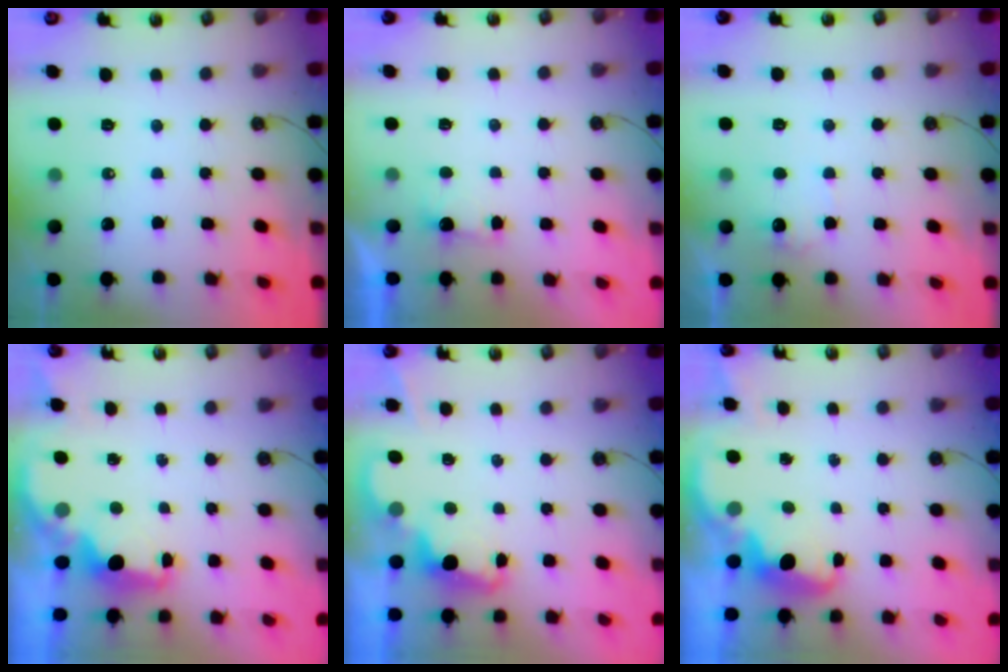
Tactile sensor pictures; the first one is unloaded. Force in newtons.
{"total": 1.6, "press": 1.4, "slide": 0.9}
{"total": 5.6, "press": 5.6, "slide": 0.4}
{"total": 2.3, "press": 2.2, "slide": 0.7}
{"total": 2.3, "press": 2.3, "slide": 0.5}
{"total": 3.0, "press": 2.9, "slide": 0.6}